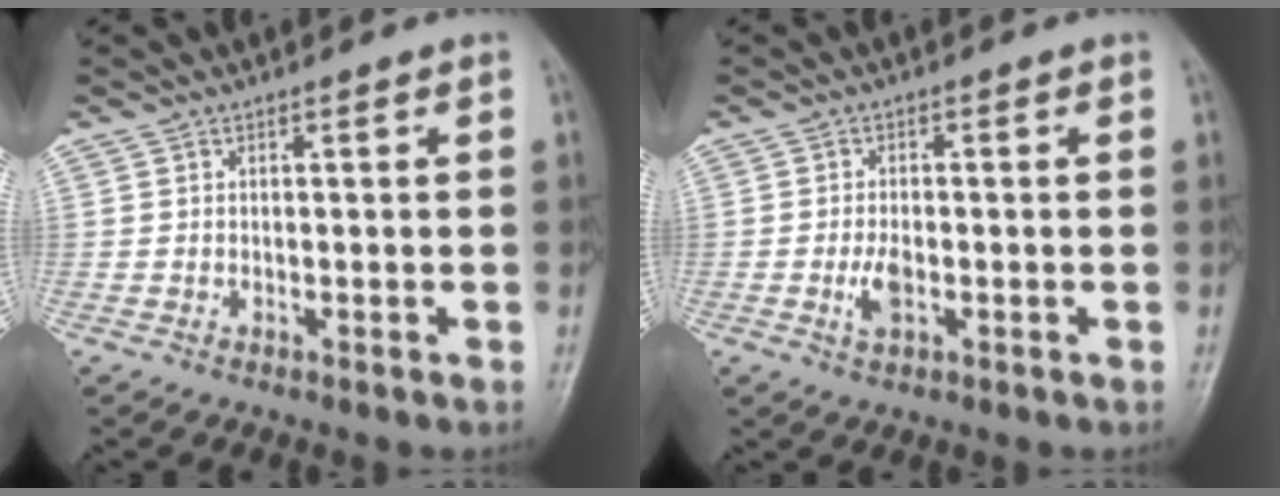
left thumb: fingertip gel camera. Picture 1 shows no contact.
{"total": 3.5, "force": [-0.9, 1.9, 2.8], "torque": [-0.054, 0.000, -0.018]}